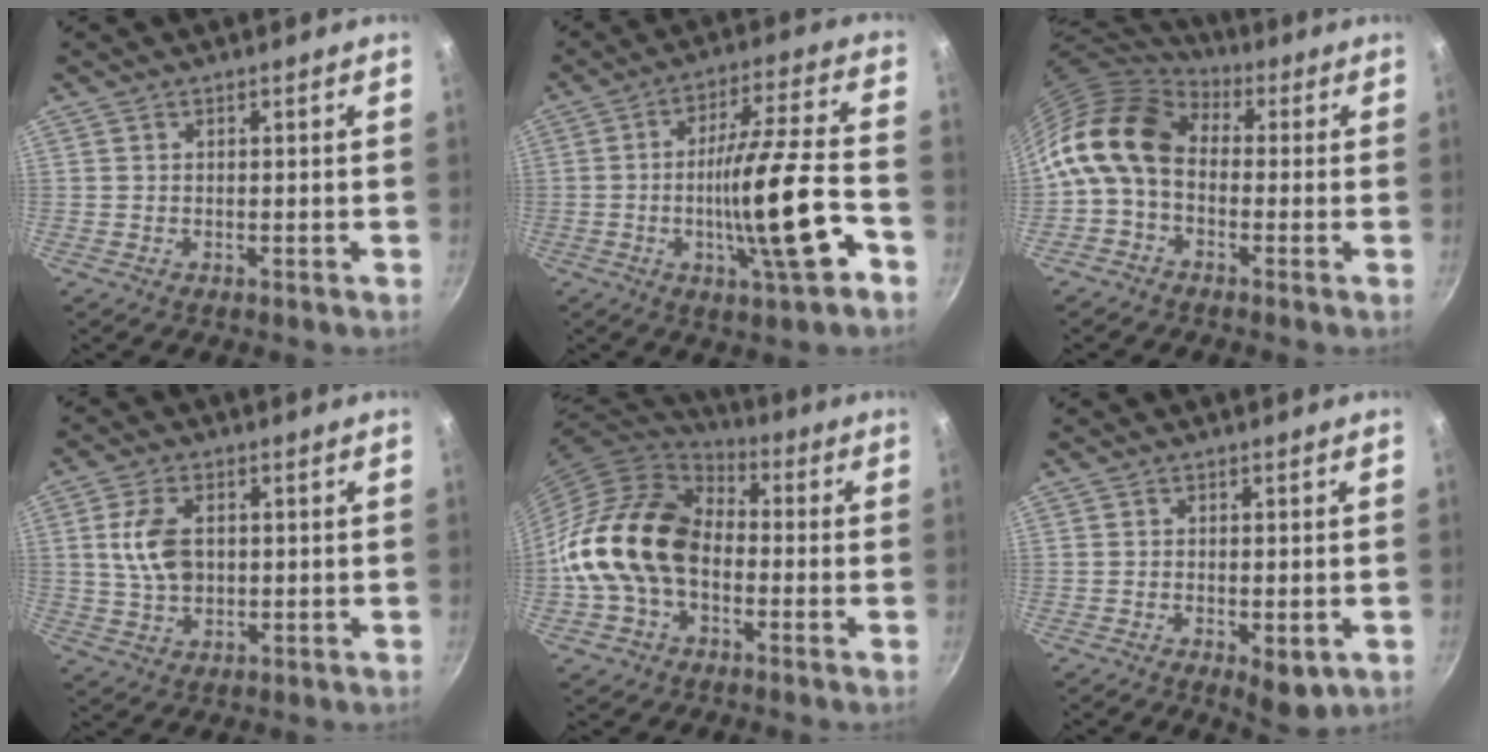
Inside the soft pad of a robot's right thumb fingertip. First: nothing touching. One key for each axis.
{"total": 18.3, "fx": -6.4, "fy": 3.1, "fz": 16.9, "tx": -0.261, "ty": 0.031, "tz": -0.107}
{"total": 13.6, "fx": -0.1, "fy": 9.7, "fz": 9.6, "tx": -0.173, "ty": 0.031, "tz": -0.025}
{"total": 8.2, "fx": 1.1, "fy": 5.3, "fz": 6.1, "tx": -0.108, "ty": 0.001, "tz": 0.021}
{"total": 17.8, "fx": -2.5, "fy": 12.7, "fz": 12.2, "tx": -0.200, "ty": 0.045, "tz": -0.061}
{"total": 5.0, "fx": -1.6, "fy": 2.2, "fz": 4.2, "tx": -0.056, "ty": -0.007, "tz": -0.015}